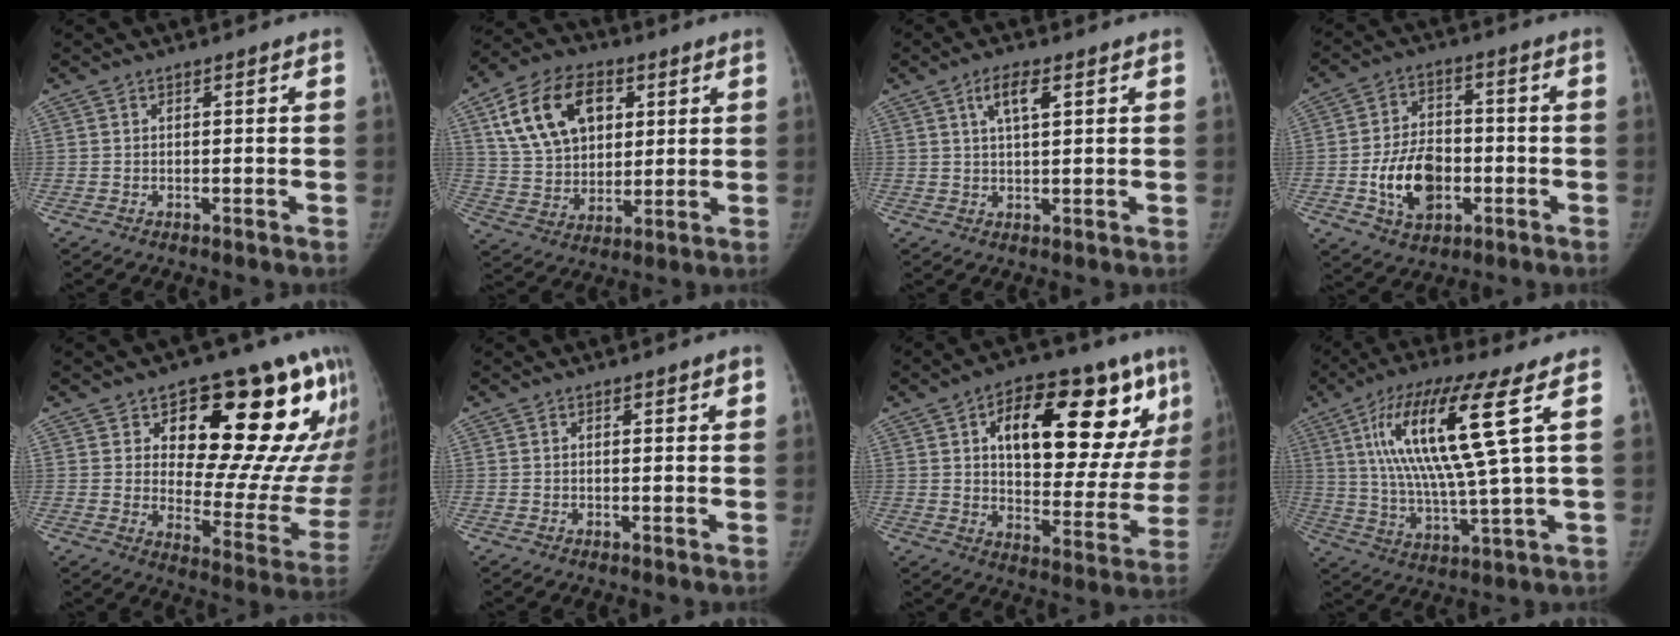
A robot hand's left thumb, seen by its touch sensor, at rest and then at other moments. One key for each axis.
{"total": 17.8, "fx": 6.8, "fy": 11.9, "fz": 11.3, "tx": -0.173, "ty": -0.010, "tz": 0.127}
{"total": 4.9, "fx": 2.2, "fy": 1.7, "fz": 4.1, "tx": -0.073, "ty": 0.000, "tz": 0.041}
{"total": 12.3, "fx": -3.1, "fy": 8.3, "fz": 8.5, "tx": -0.120, "ty": 0.014, "tz": -0.049}
{"total": 23.9, "fx": 11.9, "fy": 10.5, "fz": 17.9, "tx": -0.179, "ty": -0.047, "tz": 0.174}
{"total": 1.5, "fx": 0.7, "fy": 0.6, "fz": 1.2, "tx": -0.011, "ty": -0.001, "tz": 0.008}
{"total": 26.5, "fx": 10.1, "fy": 12.0, "fz": 21.3, "tx": -0.260, "ty": -0.006, "tz": 0.149}
{"total": 18.4, "fx": 6.1, "fy": 2.0, "fz": 17.2, "tx": -0.343, "ty": -0.018, "tz": 0.103}